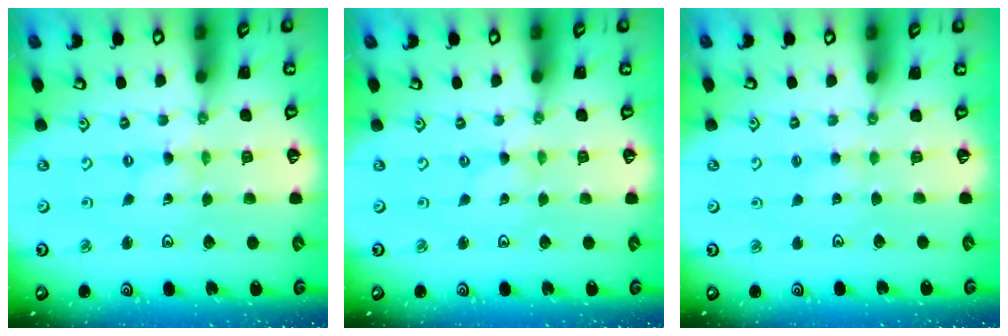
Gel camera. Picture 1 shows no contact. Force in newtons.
{"total": 0.0}
{"total": 1.7, "press": 1.7, "slide": 0.4}